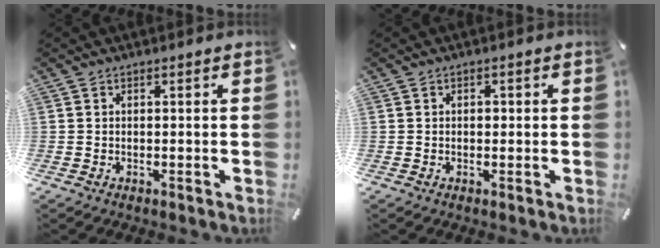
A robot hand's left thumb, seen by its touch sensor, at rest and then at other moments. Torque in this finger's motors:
{"motor_torque": [0.32, 0.47, 0.19, -0.04, 0.00]}